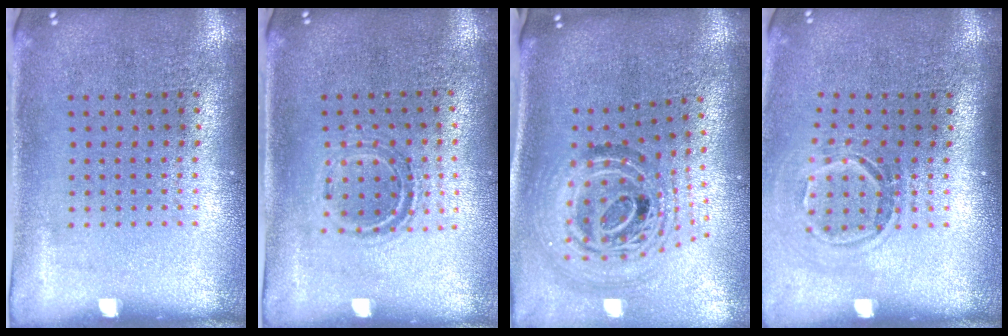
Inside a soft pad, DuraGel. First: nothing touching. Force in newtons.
{"total": 1.0, "press": 1.0, "slide": 0.3}
{"total": 2.1, "press": 1.6, "slide": 1.3}
{"total": 1.6, "press": 1.1, "slide": 1.2}